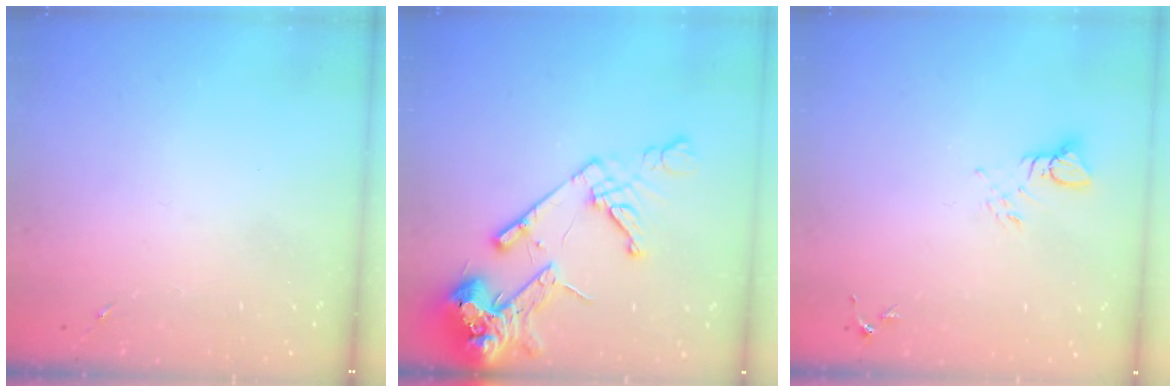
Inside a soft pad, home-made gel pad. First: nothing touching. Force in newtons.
{"total": 16.9, "press": 16.7, "slide": 2.4}
{"total": 4.1, "press": 4.1, "slide": 0.4}